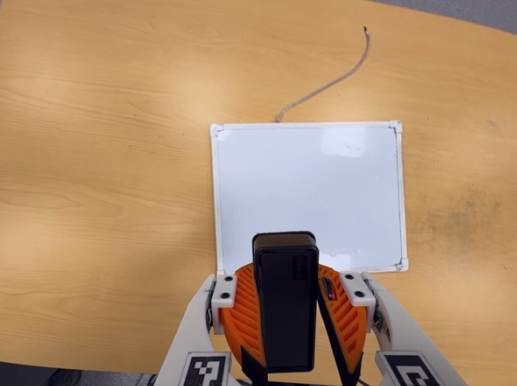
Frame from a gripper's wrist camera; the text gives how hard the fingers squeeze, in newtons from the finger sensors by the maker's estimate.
{"total": 8.6, "left": 9.0, "right": 8.2}